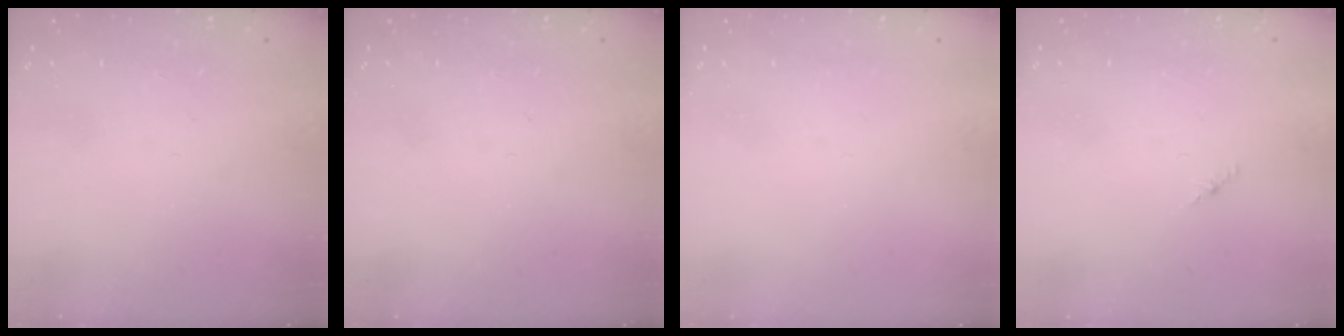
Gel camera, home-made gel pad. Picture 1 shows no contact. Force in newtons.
{"total": 0.0}
{"total": 1.3, "press": 1.3, "slide": 0.2}
{"total": 1.2, "press": 1.1, "slide": 0.6}